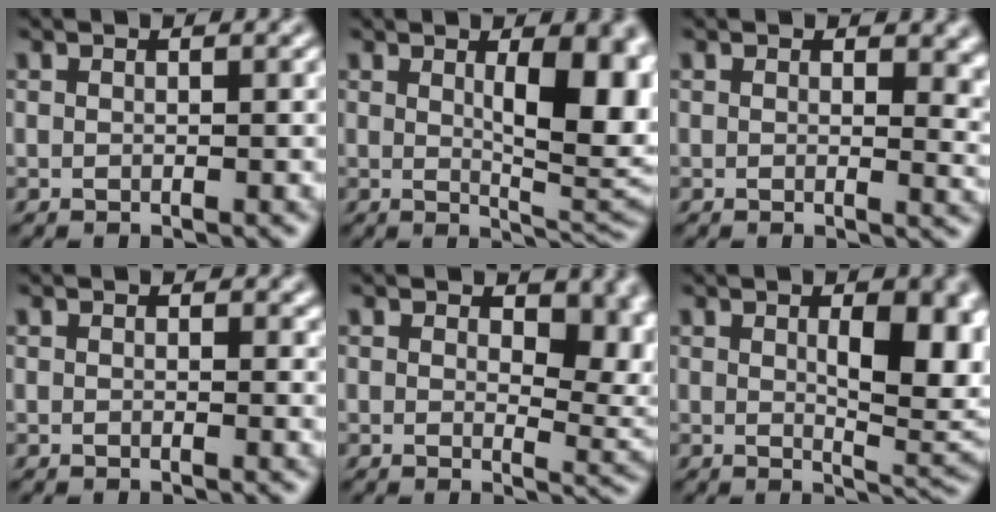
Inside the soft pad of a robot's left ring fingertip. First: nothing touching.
{"total": 7.9, "force": [1.4, 2.7, 7.3], "torque": [-0.099, -0.007, 0.031]}
{"total": 3.1, "force": [0.9, 1.8, 2.3], "torque": [-0.019, -0.007, 0.009]}
{"total": 0.7, "force": [0.2, 0.4, 0.5], "torque": [-0.004, -0.003, 0.002]}
{"total": 6.4, "force": [1.8, 3.6, 5.0], "torque": [-0.062, -0.010, 0.029]}
{"total": 7.2, "force": [1.1, 2.8, 6.6], "torque": [-0.086, -0.005, 0.025]}